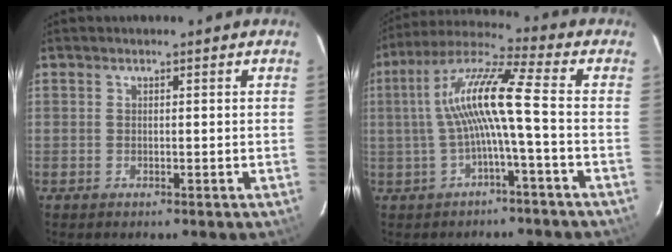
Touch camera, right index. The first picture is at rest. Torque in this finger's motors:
{"motor_torque": [1.12, -0.49, 0.80, 0.21]}